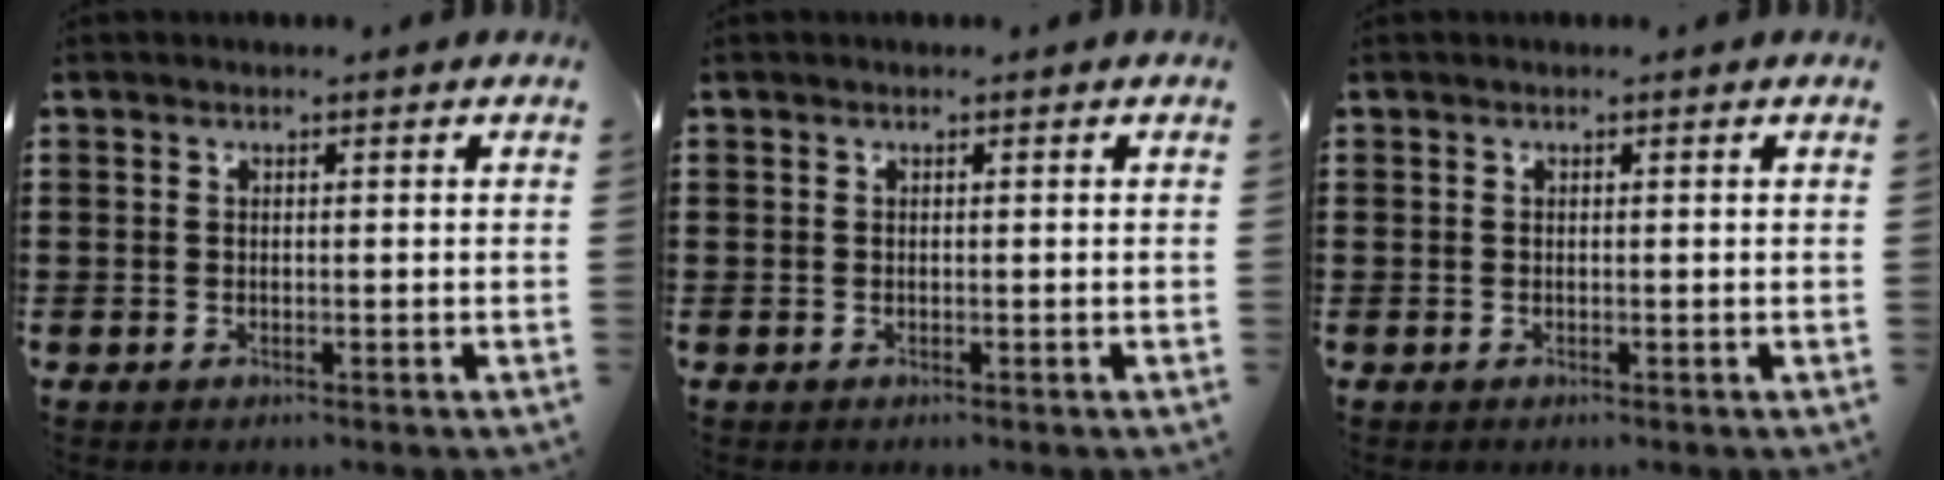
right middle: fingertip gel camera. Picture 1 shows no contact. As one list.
[{"total": 0.0}, {"total": 0.0}]